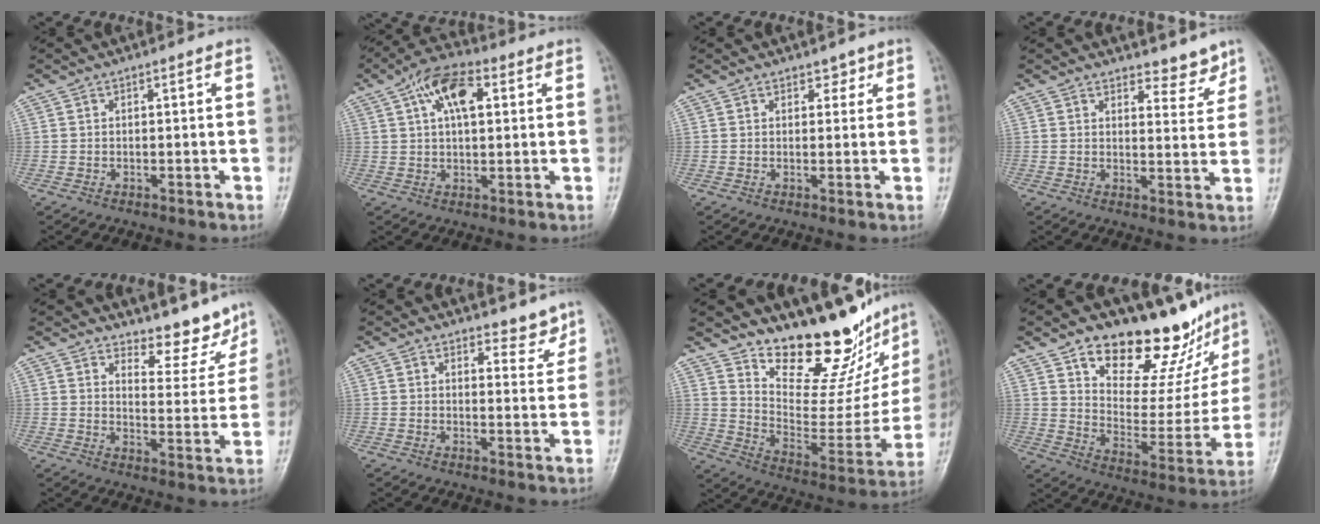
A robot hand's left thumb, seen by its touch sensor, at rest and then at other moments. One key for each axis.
{"total": 9.9, "fx": 3.5, "fy": 4.9, "fz": 7.9, "tx": -0.131, "ty": 0.013, "tz": 0.051}
{"total": 1.9, "fx": 1.3, "fy": 1.2, "fz": 0.6, "tx": 0.012, "ty": -0.006, "tz": 0.013}
{"total": 4.9, "fx": 4.3, "fy": 2.0, "fz": 1.0, "tx": 0.009, "ty": -0.040, "tz": 0.056}
{"total": 8.9, "fx": 8.2, "fy": 2.9, "fz": 1.8, "tx": 0.004, "ty": -0.079, "tz": 0.113}
{"total": 4.4, "fx": 3.8, "fy": 1.9, "fz": 1.1, "tx": 0.009, "ty": -0.033, "tz": 0.048}
{"total": 22.3, "fx": 18.6, "fy": 7.5, "fz": 9.8, "tx": -0.091, "ty": -0.143, "tz": 0.279}
{"total": 22.7, "fx": 17.1, "fy": 9.5, "fz": 11.5, "tx": -0.110, "ty": -0.107, "tz": 0.255}